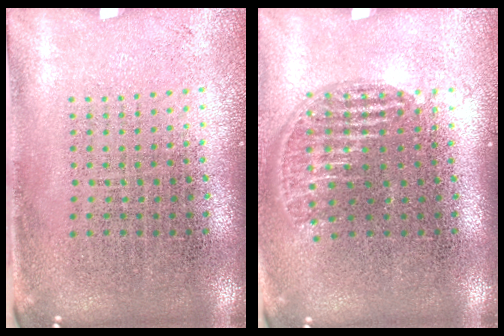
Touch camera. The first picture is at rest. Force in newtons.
{"total": 1.2, "press": 1.0, "slide": 0.5}